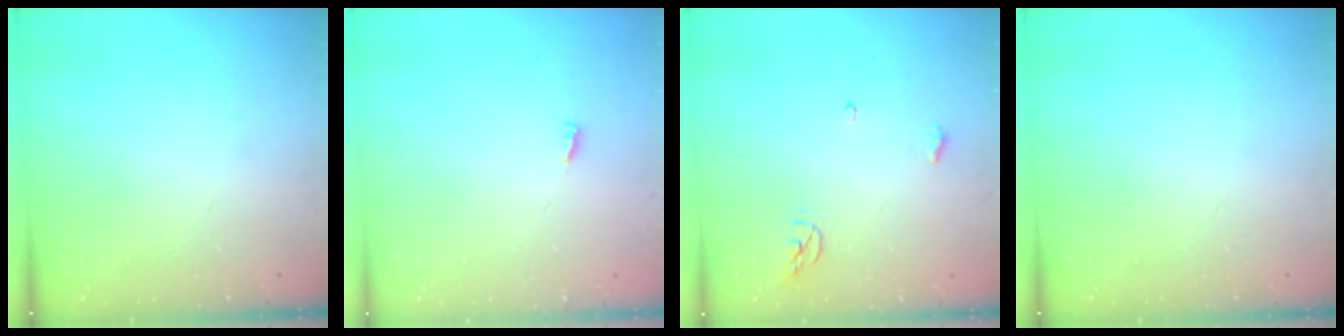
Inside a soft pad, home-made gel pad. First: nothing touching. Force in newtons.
{"total": 3.0, "press": 3.0, "slide": 0.0}
{"total": 4.0, "press": 3.9, "slide": 0.4}
{"total": 0.0}